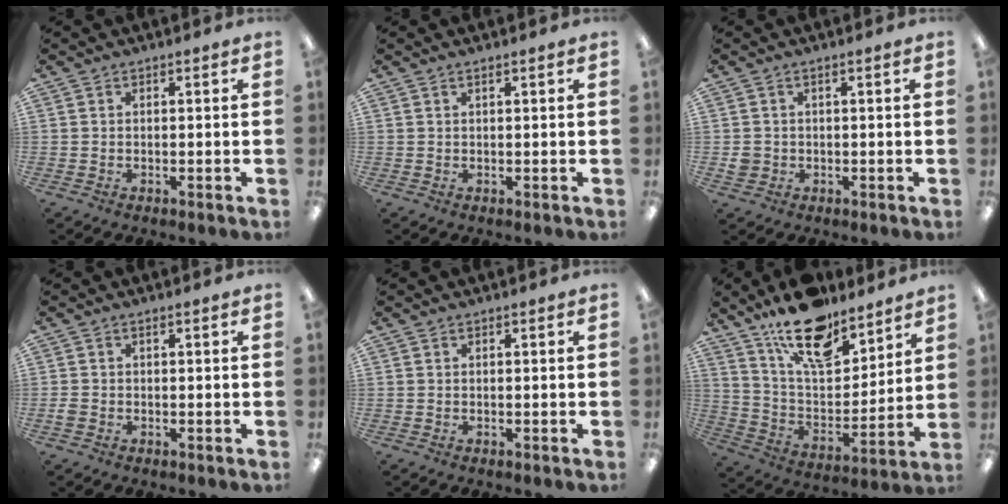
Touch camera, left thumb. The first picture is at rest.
{"total": 0.9, "force": [0.5, 0.1, 0.7], "torque": [-0.014, 0.001, 0.009]}
{"total": 2.2, "force": [0.0, 2.0, 0.9], "torque": [-0.020, 0.004, -0.002]}
{"total": 1.5, "force": [-0.4, 1.0, 1.0], "torque": [-0.018, 0.003, -0.007]}
{"total": 0.0}
{"total": 18.4, "force": [13.4, 8.2, 9.6], "torque": [-0.161, -0.078, 0.234]}